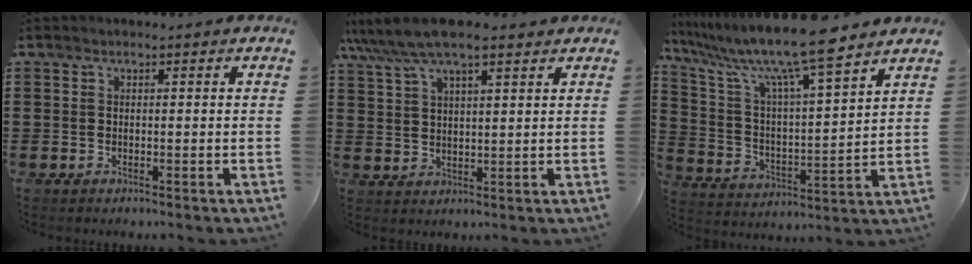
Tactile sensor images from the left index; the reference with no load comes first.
{"total": 7.1, "force": [5.4, 1.8, 4.2], "torque": [-0.094, -0.004, 0.098]}
{"total": 11.4, "force": [9.7, 0.2, 6.1], "torque": [-0.156, -0.058, 0.160]}